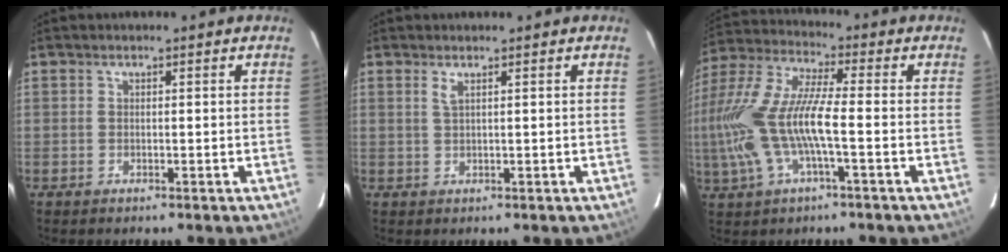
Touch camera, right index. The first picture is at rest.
{"total": 1.2, "force": [0.6, -0.1, 1.0], "torque": [-0.020, 0.001, 0.012]}
{"total": 16.8, "force": [-3.0, 3.9, 16.1], "torque": [-0.321, -0.007, -0.058]}